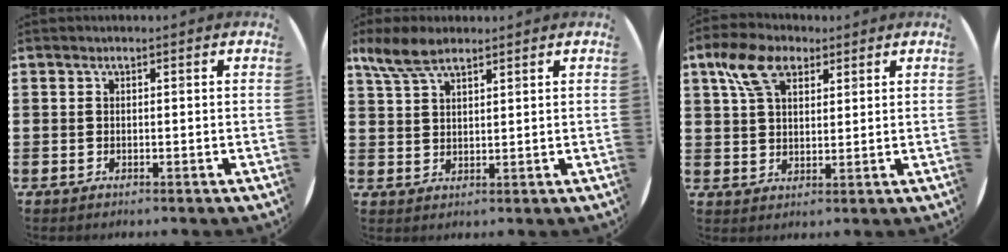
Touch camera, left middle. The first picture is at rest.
{"total": 5.8, "force": [4.6, 1.9, 3.0], "torque": [-0.069, -0.004, 0.086]}
{"total": 7.1, "force": [4.2, 4.1, 3.9], "torque": [-0.086, 0.010, 0.078]}